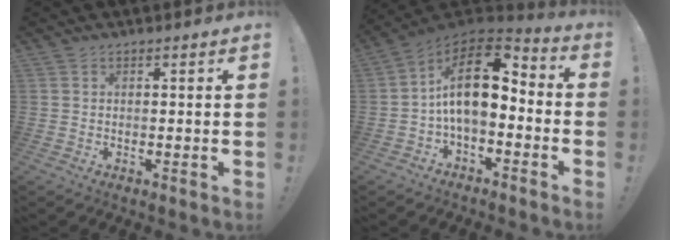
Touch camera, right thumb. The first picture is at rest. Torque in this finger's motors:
{"motor_torque": [2.19, 2.82, 1.16, -0.94, 0.49]}